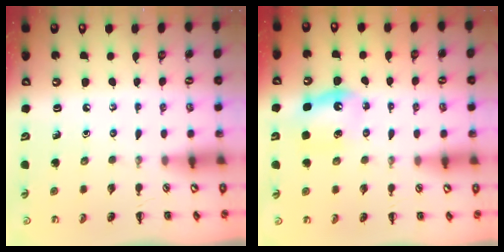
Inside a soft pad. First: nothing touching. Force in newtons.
{"total": 6.8, "press": 6.6, "slide": 1.8}